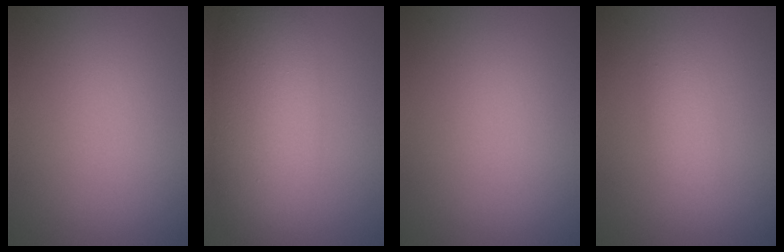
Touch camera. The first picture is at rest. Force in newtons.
{"total": 7.8, "press": 7.8, "slide": 0.2}
{"total": 0.0}
{"total": 1.7, "press": 1.7, "slide": 0.0}